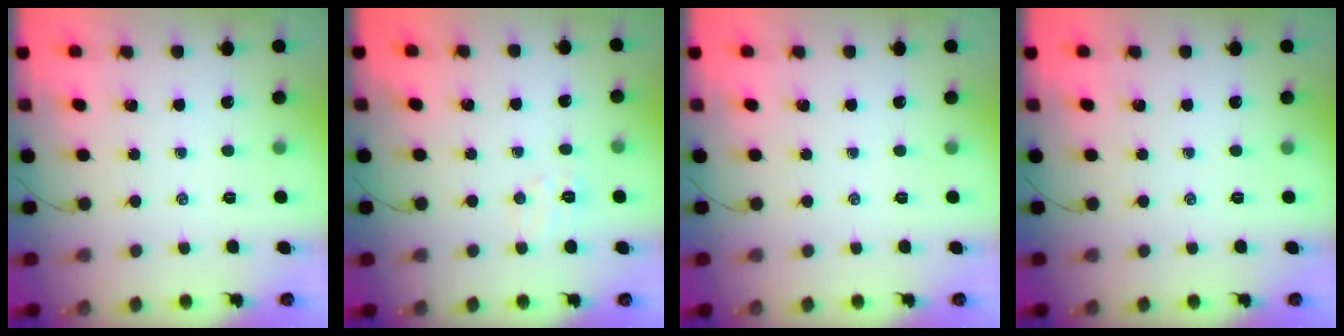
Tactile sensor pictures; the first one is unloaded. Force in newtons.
{"total": 5.7, "press": 5.6, "slide": 1.2}
{"total": 0.0}
{"total": 0.0}